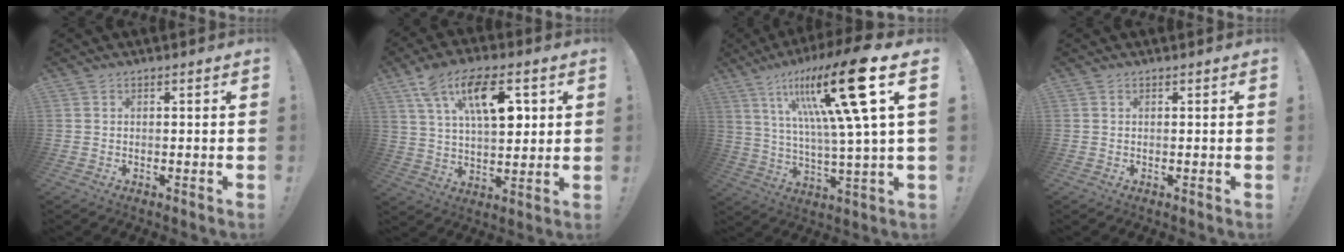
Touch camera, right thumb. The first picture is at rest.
{"total": 16.6, "force": [6.9, 7.9, 12.9], "torque": [-0.201, -0.006, 0.118]}
{"total": 23.4, "force": [8.6, 2.6, 21.7], "torque": [-0.368, -0.045, 0.121]}
{"total": 0.0}